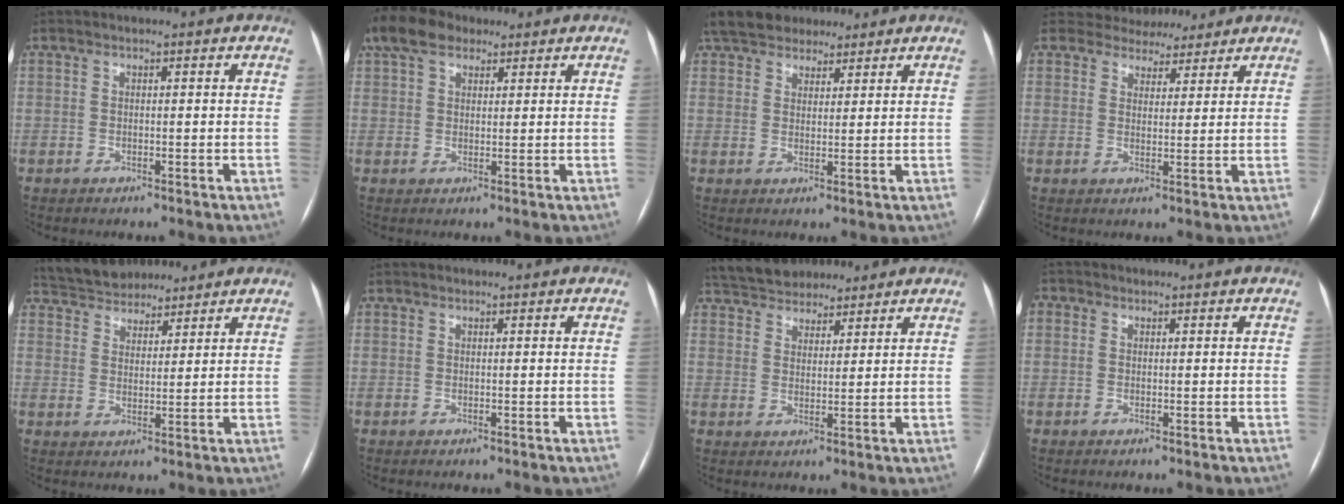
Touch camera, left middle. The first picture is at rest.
{"total": 9.0, "force": [6.4, 4.6, 4.4], "torque": [-0.096, 0.044, 0.121]}
{"total": 11.5, "force": [9.3, 5.4, 4.0], "torque": [-0.074, 0.044, 0.155]}
{"total": 6.1, "force": [5.5, 2.6, 0.1], "torque": [0.004, 0.006, 0.073]}
{"total": 9.1, "force": [8.2, 3.4, 2.1], "torque": [-0.035, 0.026, 0.140]}
{"total": 0.0}
{"total": 10.9, "force": [9.4, 4.3, 3.2], "torque": [-0.057, 0.031, 0.155]}
{"total": 1.6, "force": [0.5, 1.4, 0.5], "torque": [-0.005, 0.007, 0.005]}